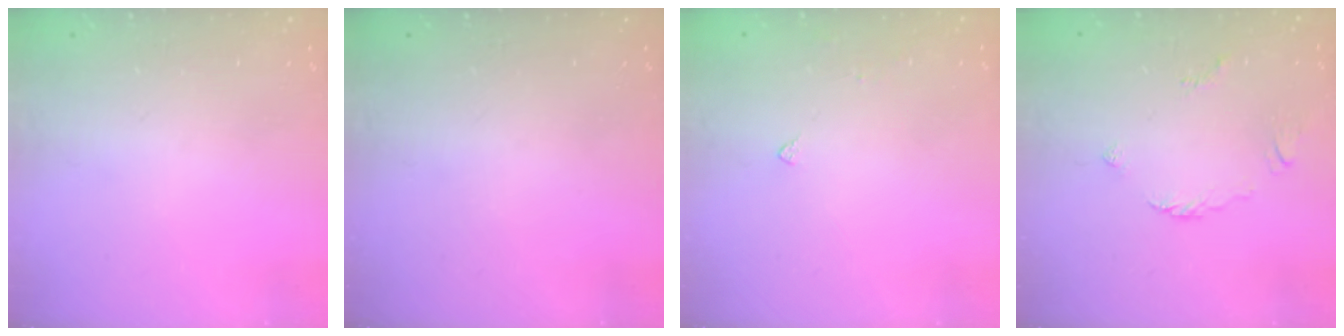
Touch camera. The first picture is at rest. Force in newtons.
{"total": 0.0}
{"total": 2.9, "press": 2.8, "slide": 0.8}
{"total": 2.2, "press": 2.1, "slide": 0.7}